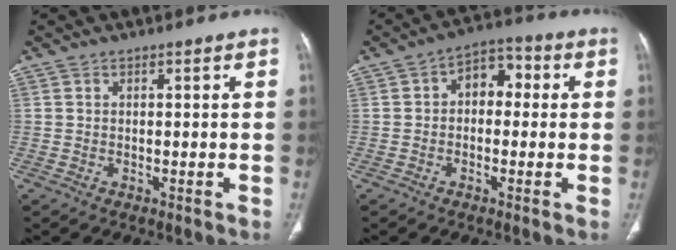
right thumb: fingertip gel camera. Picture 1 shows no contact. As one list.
[{"total": 6.9, "force": [0.6, 4.7, 5.0], "torque": [-0.044, 0.026, -0.004]}]